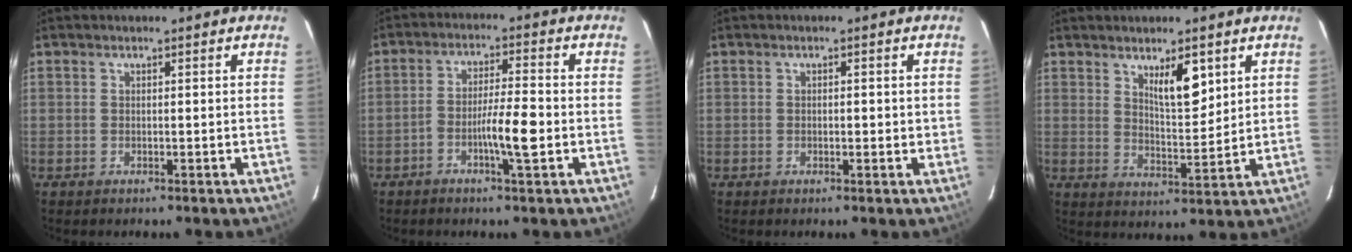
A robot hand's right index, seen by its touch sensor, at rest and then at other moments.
{"total": 6.6, "force": [-2.3, 0.5, 6.1], "torque": [-0.113, 0.006, -0.039]}
{"total": 2.0, "force": [0.0, 0.9, 1.7], "torque": [-0.031, 0.002, -0.001]}
{"total": 6.5, "force": [3.5, 1.8, 5.2], "torque": [-0.090, -0.007, 0.063]}